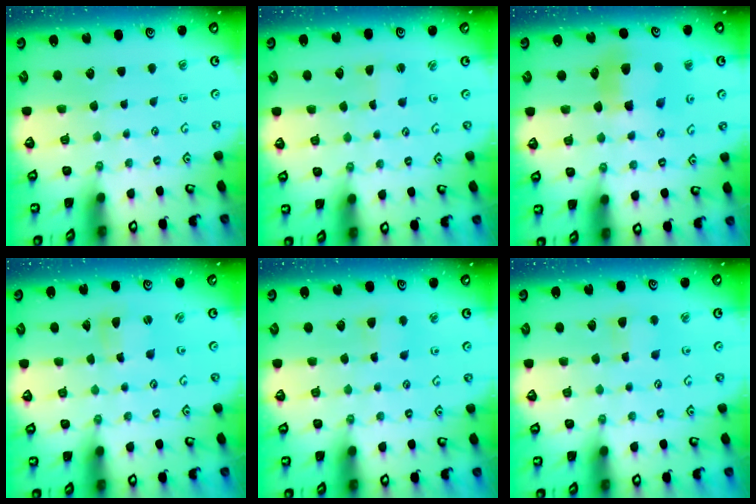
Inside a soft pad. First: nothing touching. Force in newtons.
{"total": 1.5, "press": 1.5, "slide": 0.2}
{"total": 6.9, "press": 6.9, "slide": 0.9}
{"total": 1.5, "press": 1.4, "slide": 0.2}
{"total": 2.9, "press": 2.9, "slide": 0.5}
{"total": 3.8, "press": 3.8, "slide": 0.4}